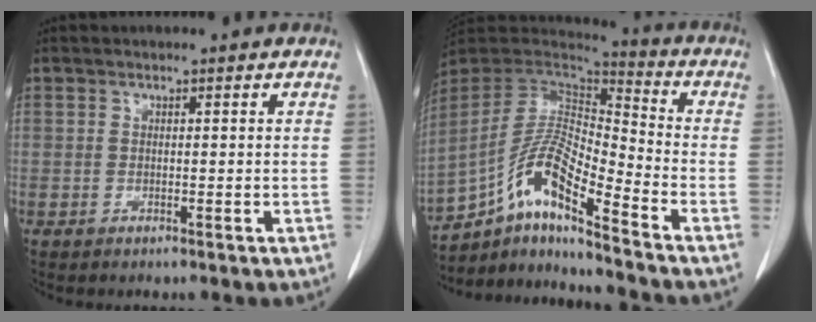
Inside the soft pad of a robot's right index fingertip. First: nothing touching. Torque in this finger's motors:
{"motor_torque": [0.82, -0.72, 0.31, 0.14]}